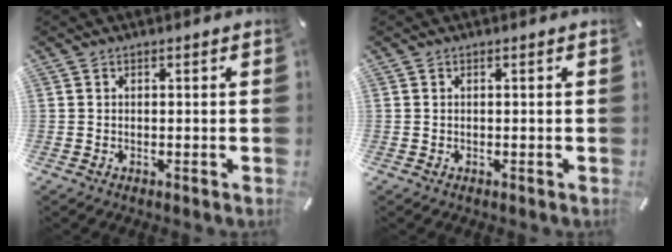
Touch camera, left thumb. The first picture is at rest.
{"total": 0.0}